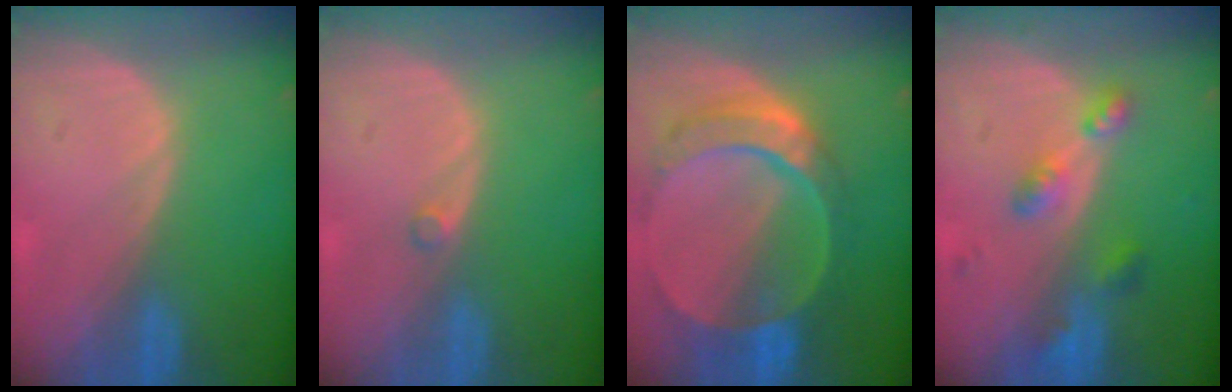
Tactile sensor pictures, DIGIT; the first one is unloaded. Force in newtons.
{"total": 0.7, "press": 0.7, "slide": 0.1}
{"total": 10.5, "press": 8.9, "slide": 5.7}
{"total": 5.3, "press": 4.8, "slide": 2.2}